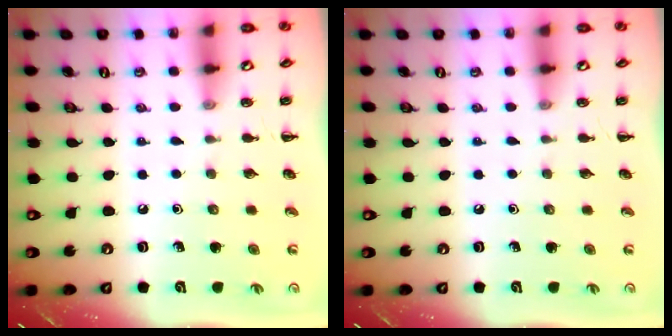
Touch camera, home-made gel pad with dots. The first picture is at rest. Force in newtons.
{"total": 0.0}